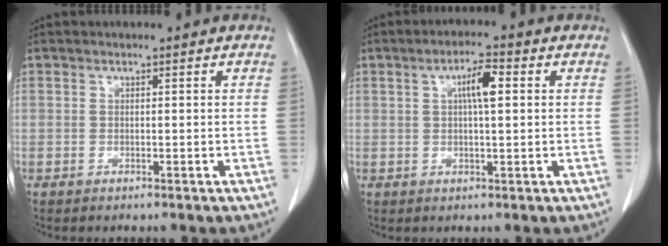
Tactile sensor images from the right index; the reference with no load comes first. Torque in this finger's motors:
{"motor_torque": [0.43, 0.10, 0.13, 0.05]}